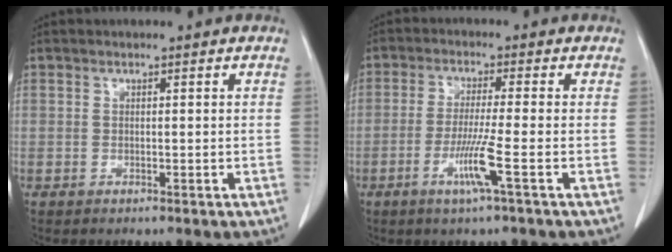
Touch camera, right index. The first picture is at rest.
{"total": 6.0, "force": [-2.4, -1.0, 5.4], "torque": [-0.105, -0.016, -0.049]}